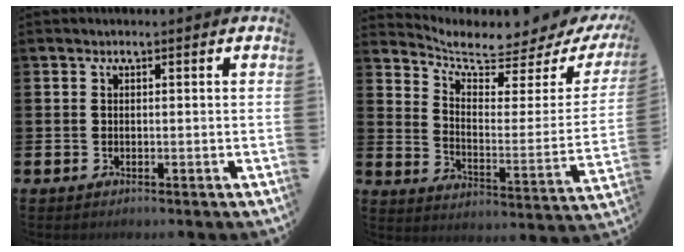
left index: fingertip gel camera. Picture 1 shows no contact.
{"total": 6.1, "force": [5.9, 1.0, 1.4], "torque": [-0.057, -0.057, 0.093]}